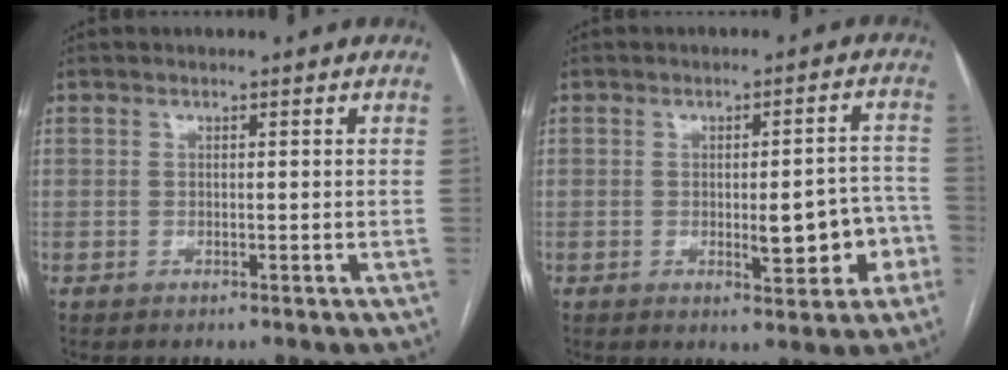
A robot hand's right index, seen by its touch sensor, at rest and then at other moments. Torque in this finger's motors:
{"motor_torque": [0.33, 0.32, 0.21, 0.07]}